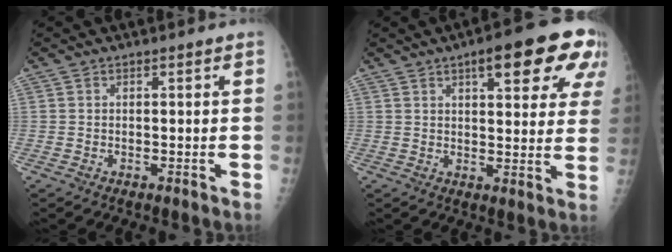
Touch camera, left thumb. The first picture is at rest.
{"total": 16.2, "force": [7.8, 5.2, 13.3], "torque": [-0.142, -0.008, 0.095]}